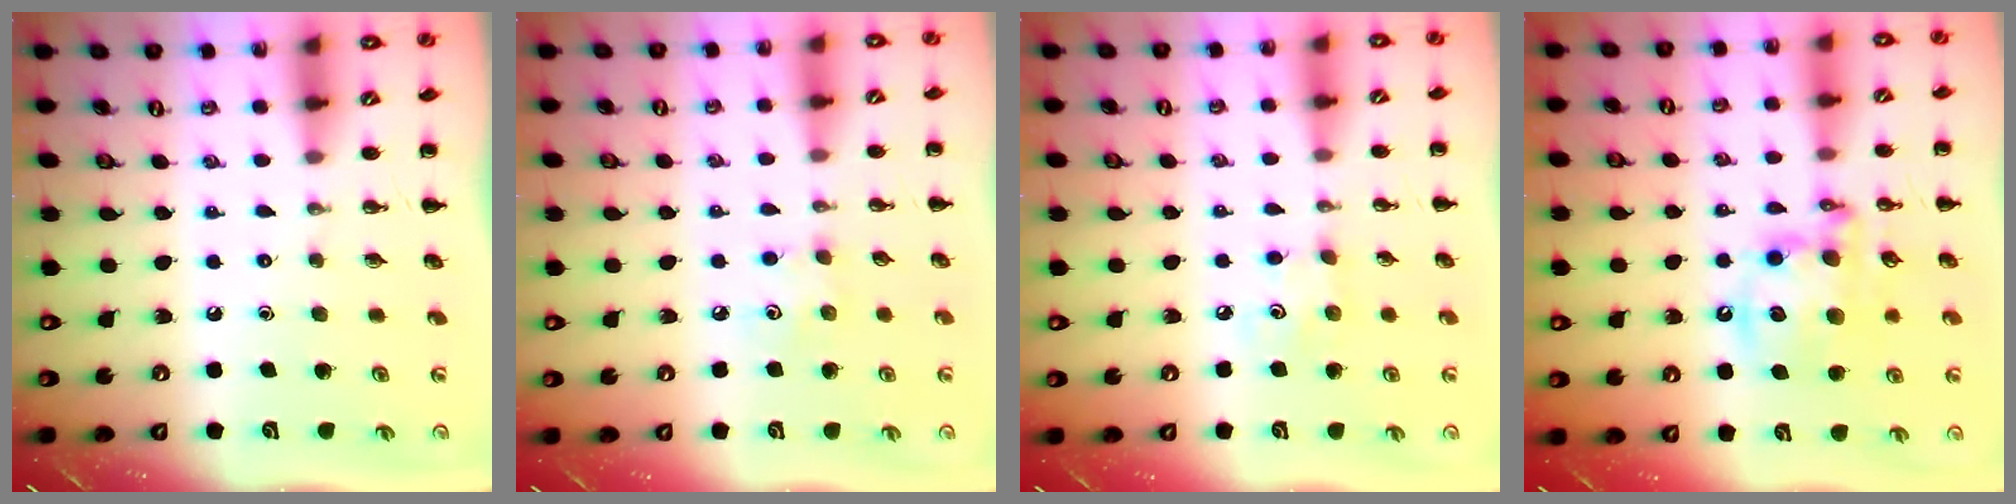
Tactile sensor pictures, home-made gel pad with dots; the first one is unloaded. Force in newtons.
{"total": 4.0, "press": 3.9, "slide": 1.1}
{"total": 4.5, "press": 4.3, "slide": 1.2}
{"total": 13.3, "press": 13.0, "slide": 2.7}